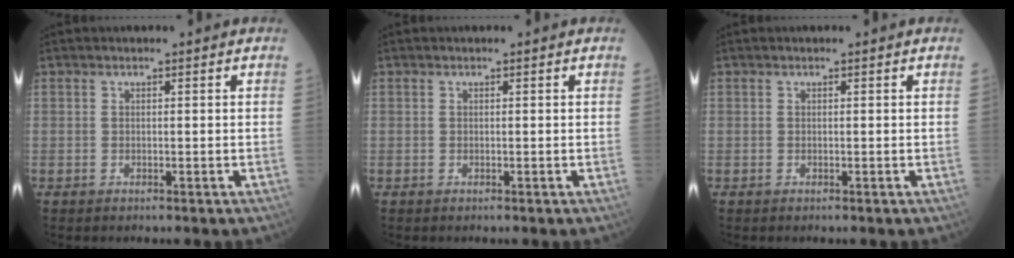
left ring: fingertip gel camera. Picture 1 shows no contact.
{"total": 0.0}
{"total": 0.0}